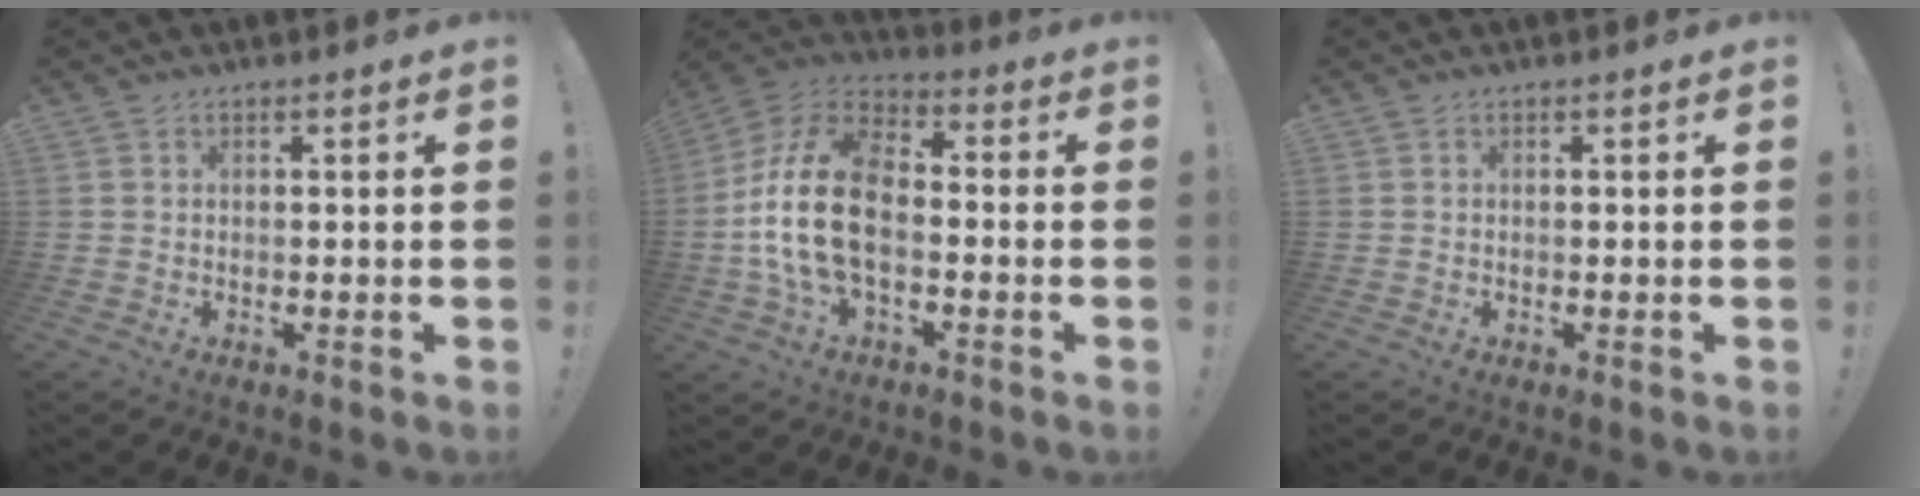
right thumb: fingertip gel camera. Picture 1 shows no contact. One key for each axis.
{"total": 19.5, "fx": -2.6, "fy": 11.8, "fz": 15.3, "tx": -0.300, "ty": 0.030, "tz": -0.036}
{"total": 0.0}